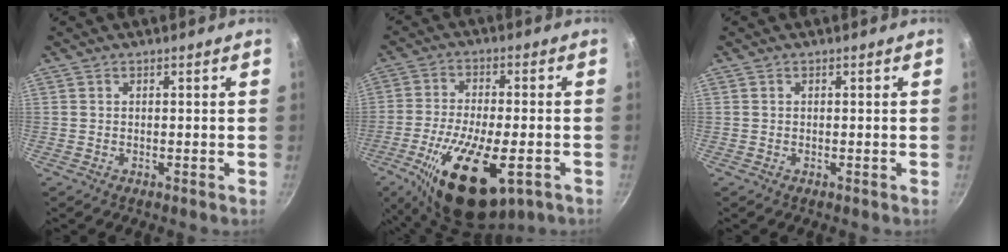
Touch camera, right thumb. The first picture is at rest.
{"total": 18.2, "force": [-7.5, 7.3, 14.9], "torque": [-0.254, 0.003, -0.119]}
{"total": 0.0}